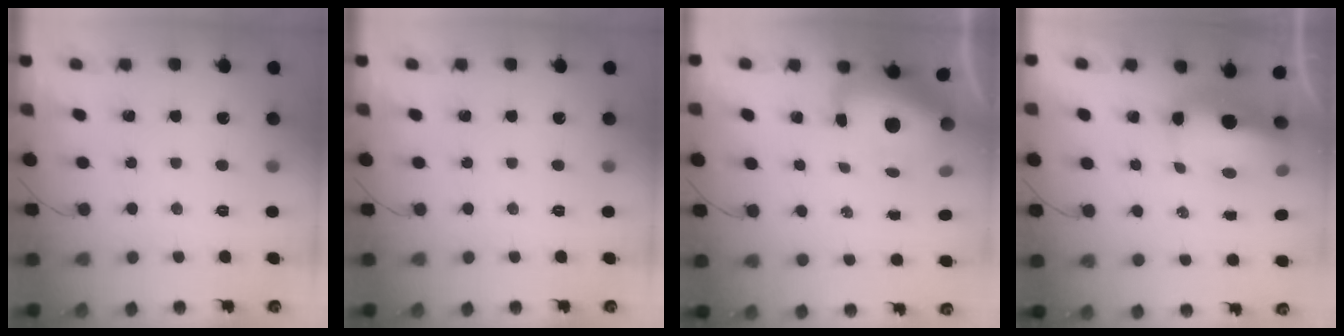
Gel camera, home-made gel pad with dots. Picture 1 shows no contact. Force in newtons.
{"total": 0.0}
{"total": 10.6, "press": 10.3, "slide": 2.5}
{"total": 10.1, "press": 9.9, "slide": 2.0}